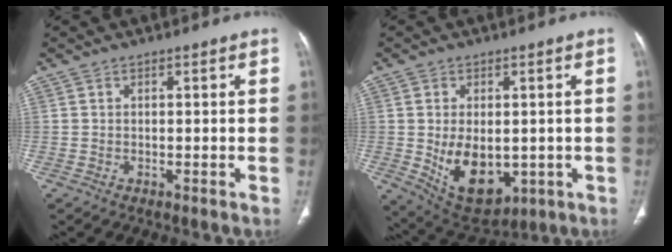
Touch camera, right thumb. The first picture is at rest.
{"total": 12.4, "force": [-1.7, 7.8, 9.5], "torque": [-0.130, -0.010, 0.000]}